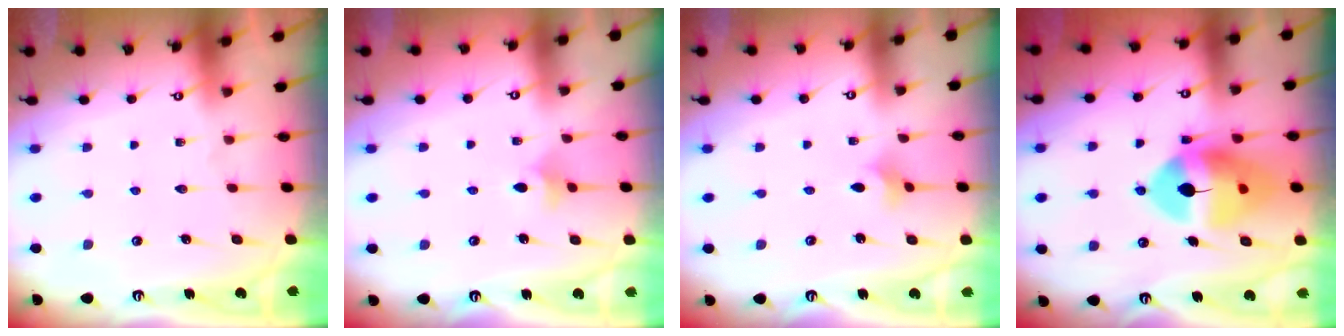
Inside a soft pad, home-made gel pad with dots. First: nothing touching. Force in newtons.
{"total": 5.9, "press": 5.8, "slide": 1.0}
{"total": 2.0, "press": 1.9, "slide": 0.6}
{"total": 15.6, "press": 15.4, "slide": 2.6}